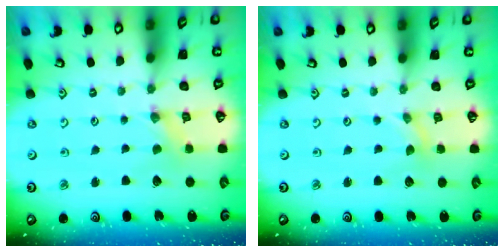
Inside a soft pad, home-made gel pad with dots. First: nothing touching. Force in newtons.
{"total": 0.0}